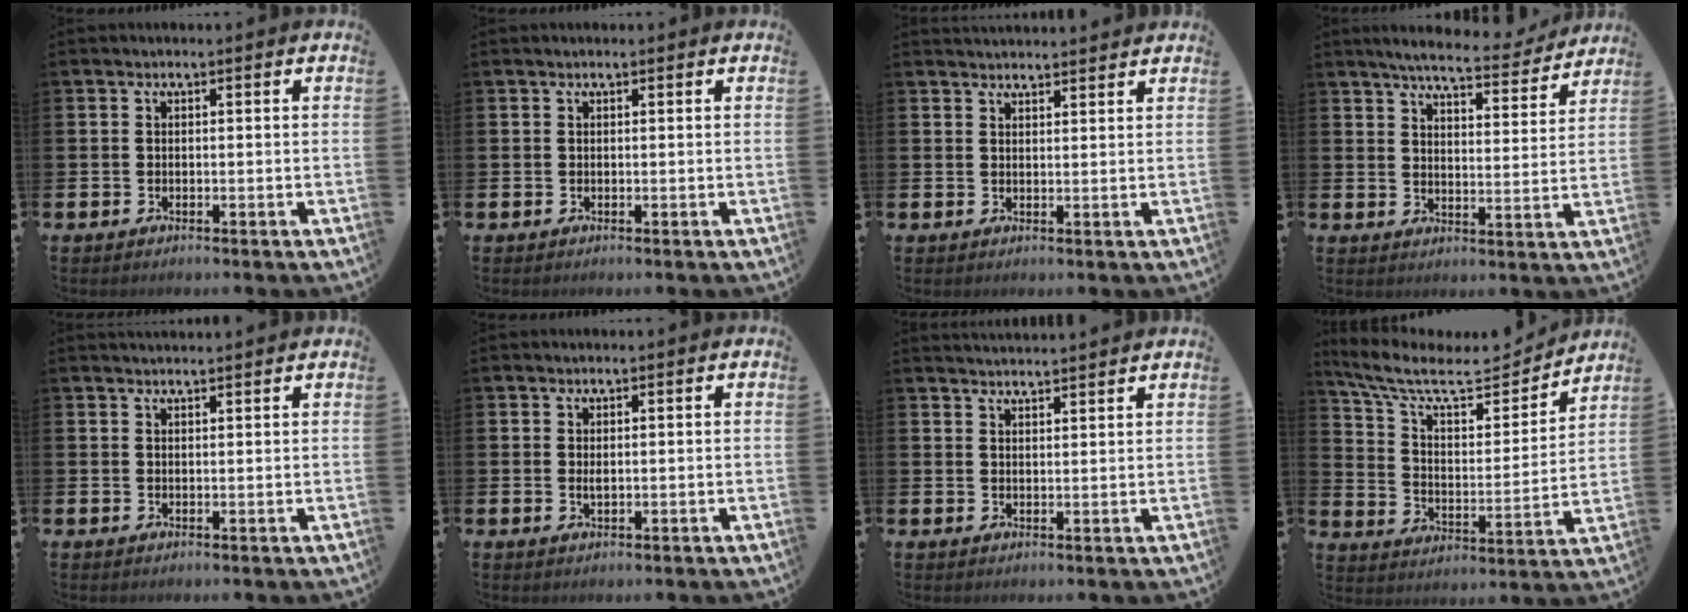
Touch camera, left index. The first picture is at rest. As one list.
[{"total": 0.0}, {"total": 2.4, "force": [2.4, 0.3, 0.0], "torque": [-0.004, -0.009, 0.043]}, {"total": 6.3, "force": [5.9, 0.8, 2.1], "torque": [-0.048, -0.038, 0.098]}, {"total": 1.5, "force": [1.5, 0.0, 0.0], "torque": [0.010, -0.010, 0.026]}, {"total": 1.0, "force": [0.4, 0.3, 0.9], "torque": [-0.013, -0.001, 0.006]}, {"total": 2.7, "force": [2.7, -0.1, -0.1], "torque": [0.001, -0.017, 0.048]}, {"total": 9.5, "force": [8.1, 2.8, 4.0], "torque": [-0.108, -0.053, 0.136]}]